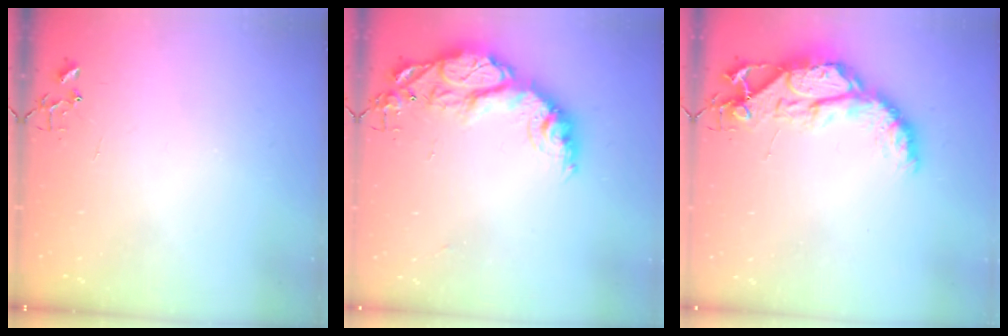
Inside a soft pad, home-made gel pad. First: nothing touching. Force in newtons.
{"total": 18.6, "press": 18.5, "slide": 1.4}
{"total": 15.7, "press": 15.6, "slide": 1.5}